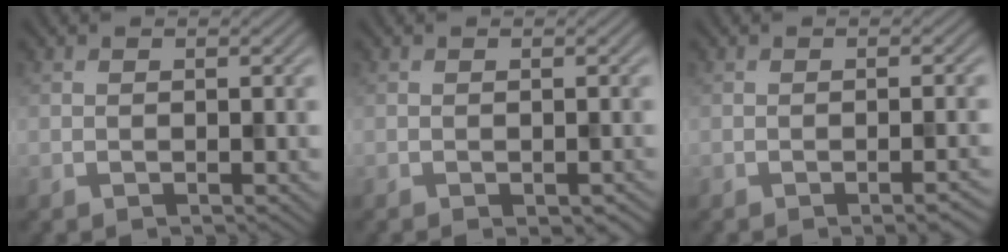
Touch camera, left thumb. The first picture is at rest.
{"total": 1.5, "force": [-1.0, 0.3, 1.1], "torque": [-0.014, 0.000, -0.010]}
{"total": 2.5, "force": [-1.1, 0.6, 2.1], "torque": [-0.023, 0.005, -0.021]}